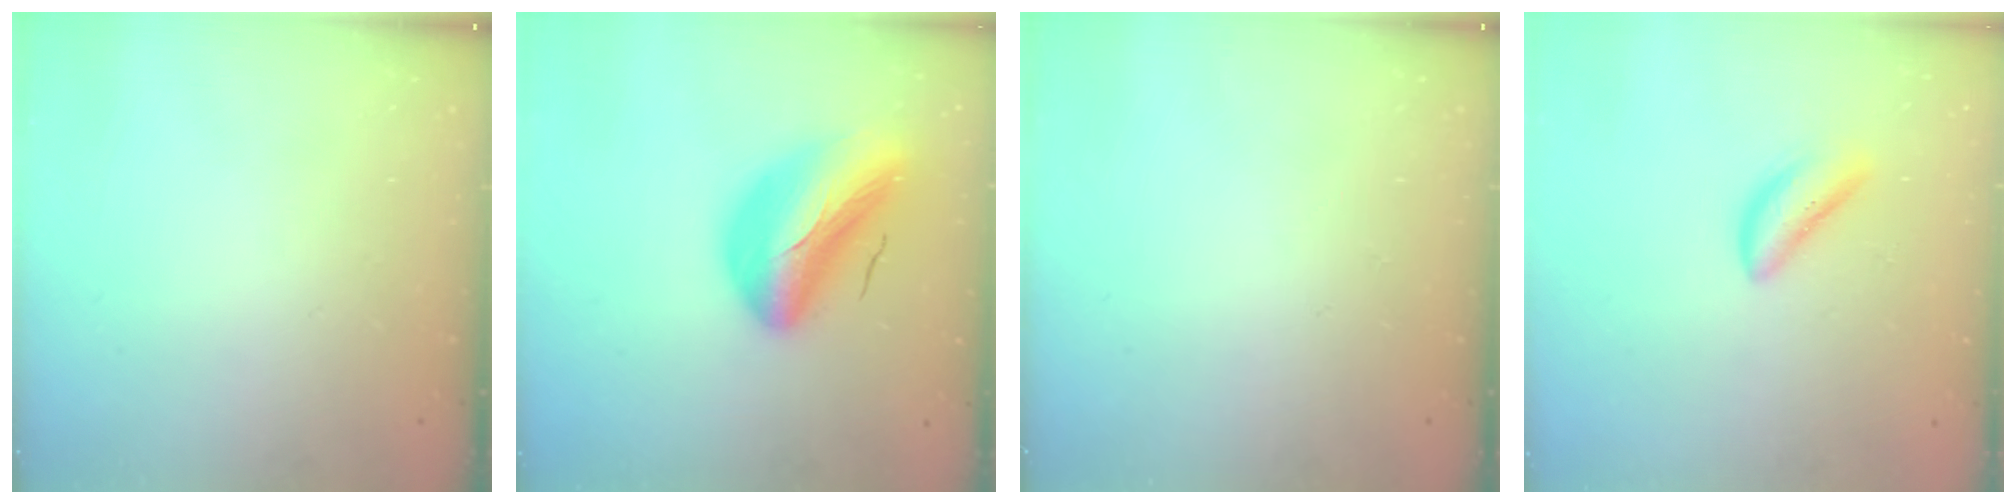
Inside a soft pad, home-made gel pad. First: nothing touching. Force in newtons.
{"total": 17.0, "press": 16.2, "slide": 5.0}
{"total": 0.0}
{"total": 3.6, "press": 3.5, "slide": 0.4}